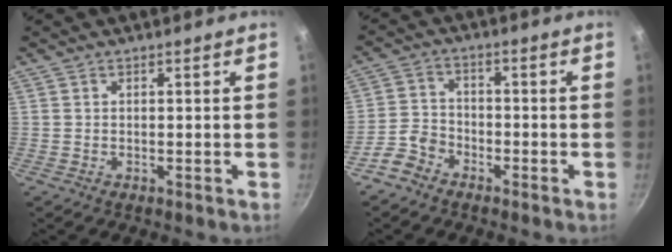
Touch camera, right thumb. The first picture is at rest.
{"total": 5.3, "force": [-3.7, 3.4, 1.6], "torque": [-0.024, 0.036, -0.079]}